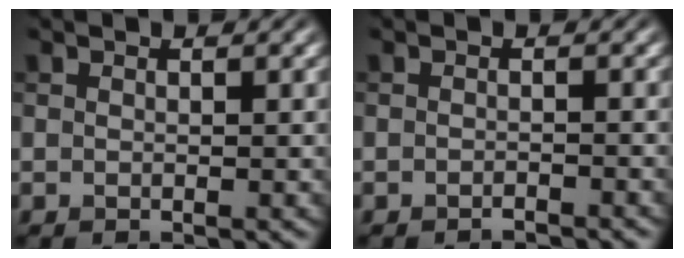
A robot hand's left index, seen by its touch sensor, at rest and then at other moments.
{"total": 1.0, "force": [-0.9, 0.1, 0.3], "torque": [-0.002, 0.002, -0.017]}